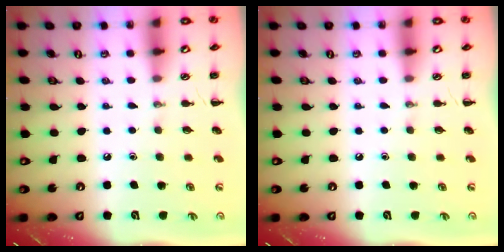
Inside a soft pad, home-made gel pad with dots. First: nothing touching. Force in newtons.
{"total": 0.0}